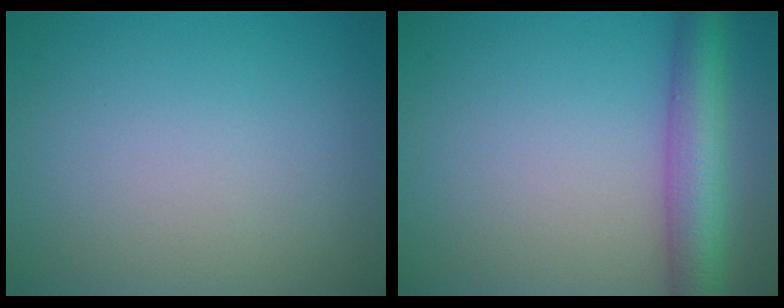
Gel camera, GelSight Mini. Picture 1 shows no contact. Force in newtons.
{"total": 5.5, "press": 5.5, "slide": 0.1}